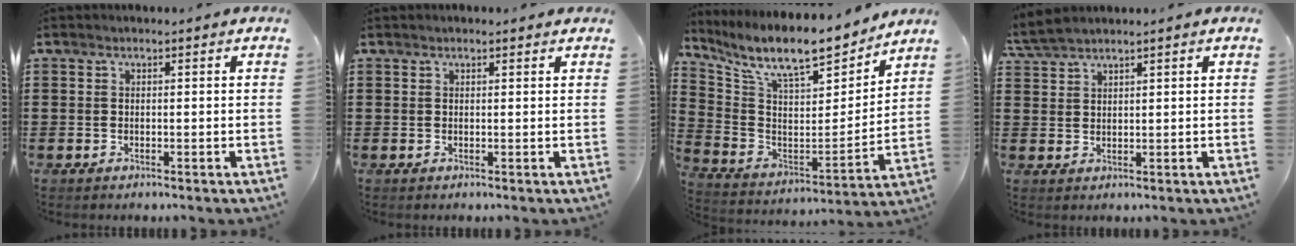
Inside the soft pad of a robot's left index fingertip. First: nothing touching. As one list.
[{"total": 0.6, "force": [0.6, 0.1, 0.3], "torque": [-0.007, 0.002, 0.011]}, {"total": 11.3, "force": [9.5, 2.2, 5.7], "torque": [-0.142, -0.064, 0.163]}, {"total": 2.9, "force": [2.6, 0.2, 1.2], "torque": [-0.031, 0.000, 0.050]}]